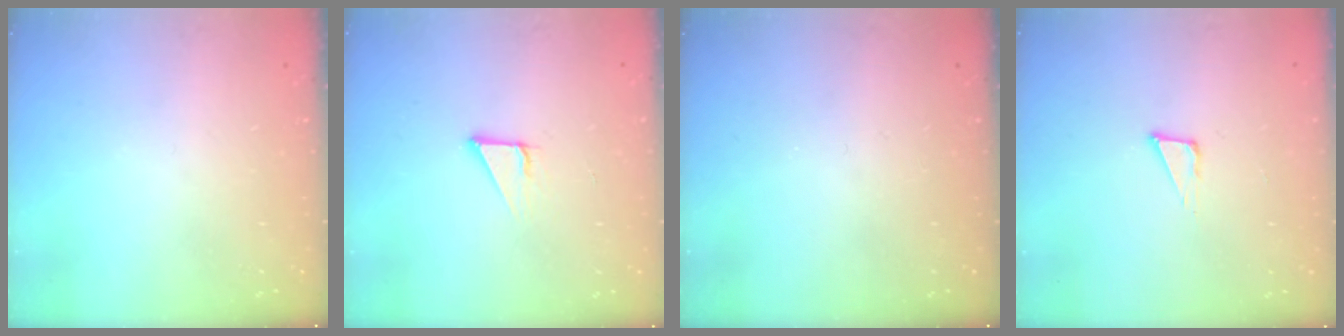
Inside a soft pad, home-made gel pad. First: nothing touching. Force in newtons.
{"total": 3.5, "press": 3.5, "slide": 0.2}
{"total": 0.0}
{"total": 4.0, "press": 3.9, "slide": 0.8}